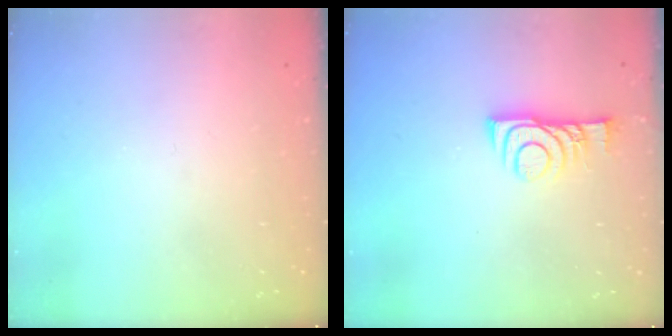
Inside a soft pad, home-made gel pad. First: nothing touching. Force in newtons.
{"total": 7.7, "press": 7.6, "slide": 0.9}